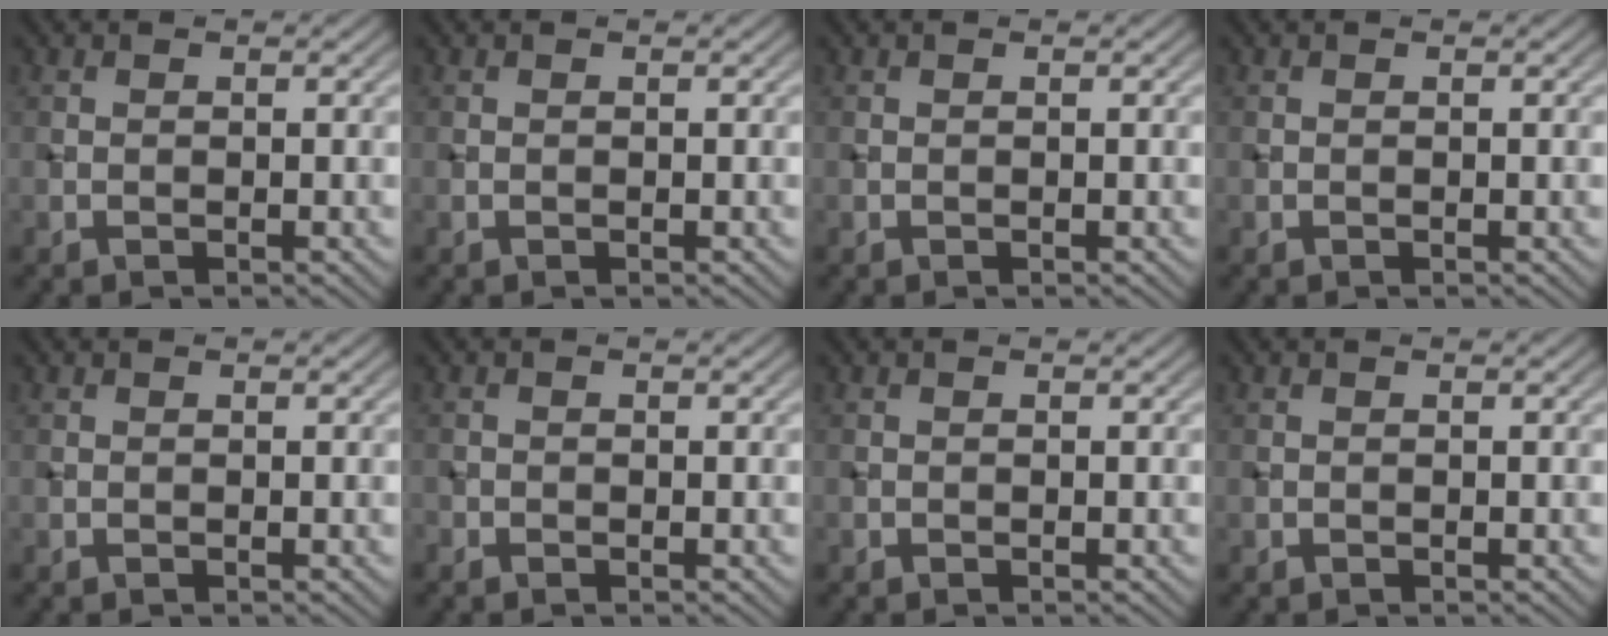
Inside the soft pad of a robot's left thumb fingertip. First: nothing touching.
{"total": 0.0}
{"total": 0.0}
{"total": 0.0}
{"total": 0.0}
{"total": 0.6, "force": [-0.4, 0.3, 0.1], "torque": [0.000, -0.003, -0.009]}
{"total": 0.0}
{"total": 0.0}